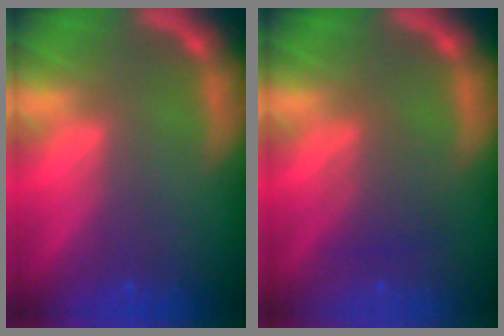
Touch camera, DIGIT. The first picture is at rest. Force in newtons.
{"total": 2.5}